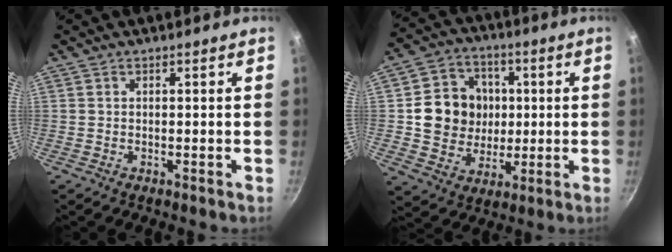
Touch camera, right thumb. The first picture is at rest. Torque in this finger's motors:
{"motor_torque": [0.08, 0.02, 0.74, -0.56, -0.01]}